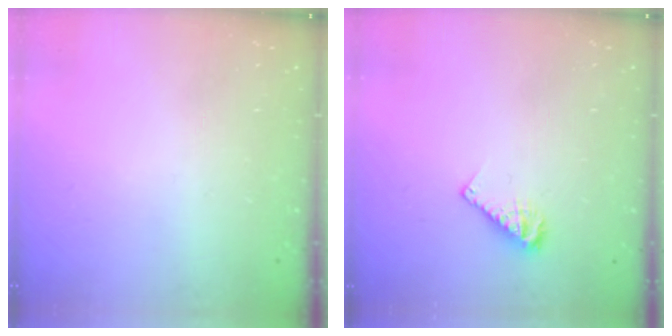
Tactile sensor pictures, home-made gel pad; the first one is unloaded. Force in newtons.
{"total": 6.4, "press": 6.4, "slide": 0.5}